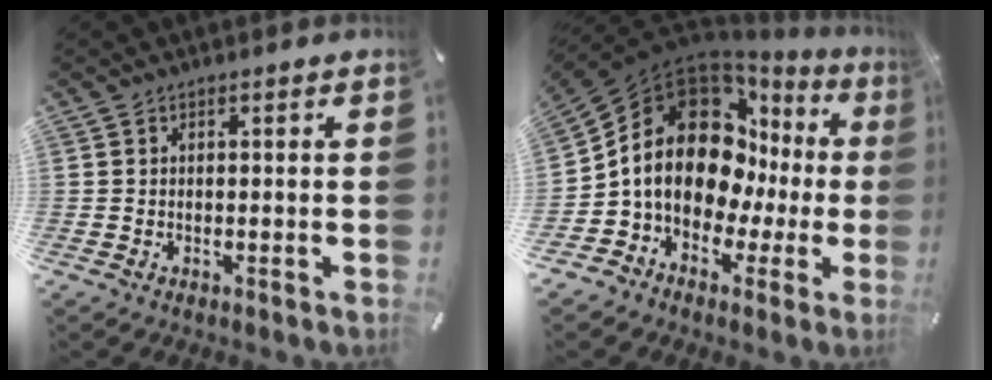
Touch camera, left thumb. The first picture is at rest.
{"total": 18.3, "force": [3.2, 14.0, 11.3], "torque": [-0.187, -0.041, 0.058]}